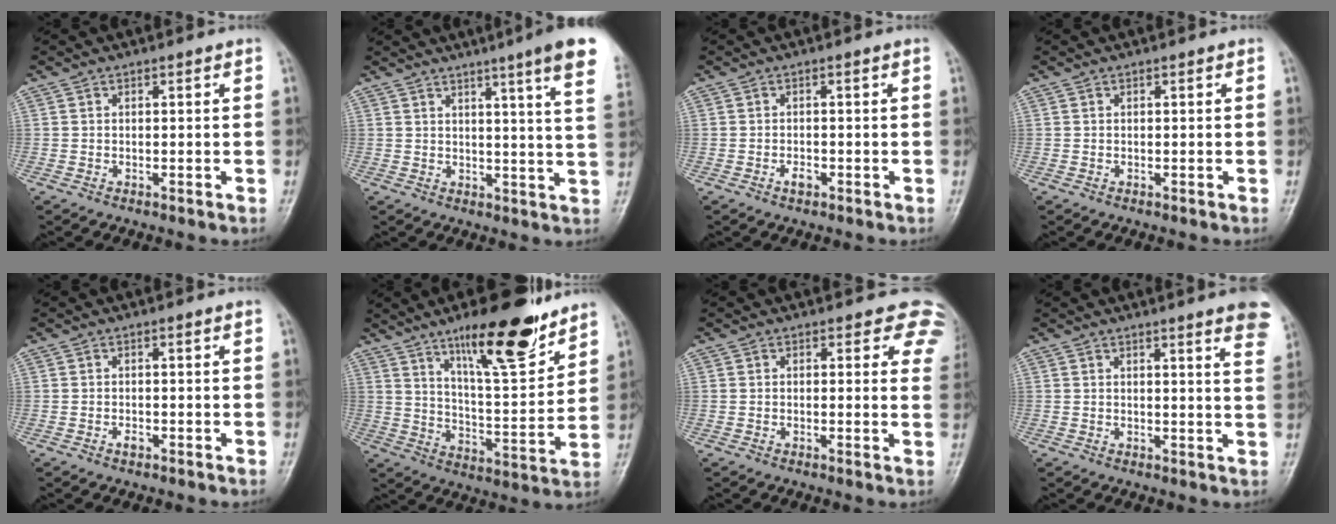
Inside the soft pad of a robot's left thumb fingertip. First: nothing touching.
{"total": 13.0, "force": [8.2, 0.1, 10.1], "torque": [-0.124, -0.030, 0.086]}
{"total": 1.3, "force": [-0.7, 0.6, 1.0], "torque": [-0.018, 0.005, -0.011]}
{"total": 0.0}
{"total": 0.9, "force": [-0.4, 0.4, 0.7], "torque": [-0.012, 0.004, -0.007]}
{"total": 17.5, "force": [11.9, 4.5, 12.1], "torque": [-0.160, -0.075, 0.197]}
{"total": 6.2, "force": [4.5, 3.4, 2.5], "torque": [0.013, -0.014, 0.023]}
{"total": 8.2, "force": [5.8, 0.8, 5.7], "torque": [-0.050, -0.020, 0.050]}